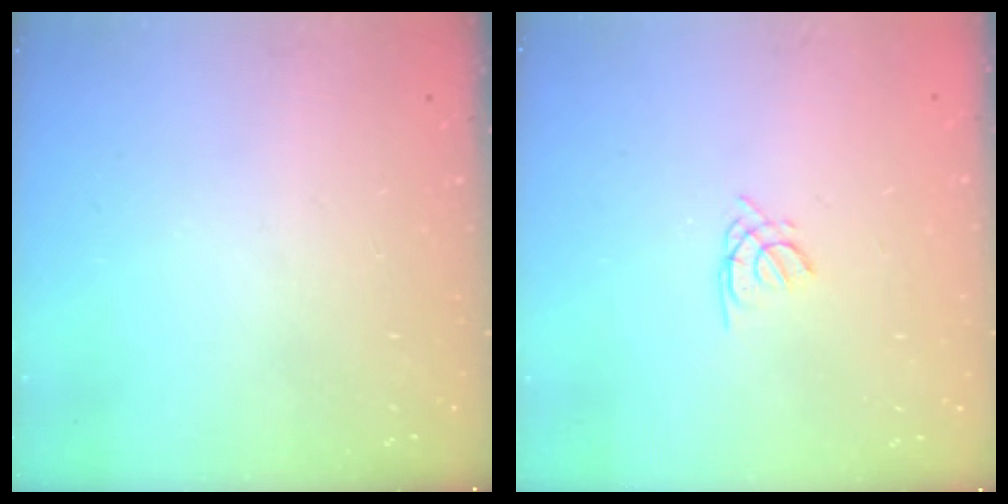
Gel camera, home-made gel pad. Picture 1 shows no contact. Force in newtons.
{"total": 1.4, "press": 1.3, "slide": 0.3}